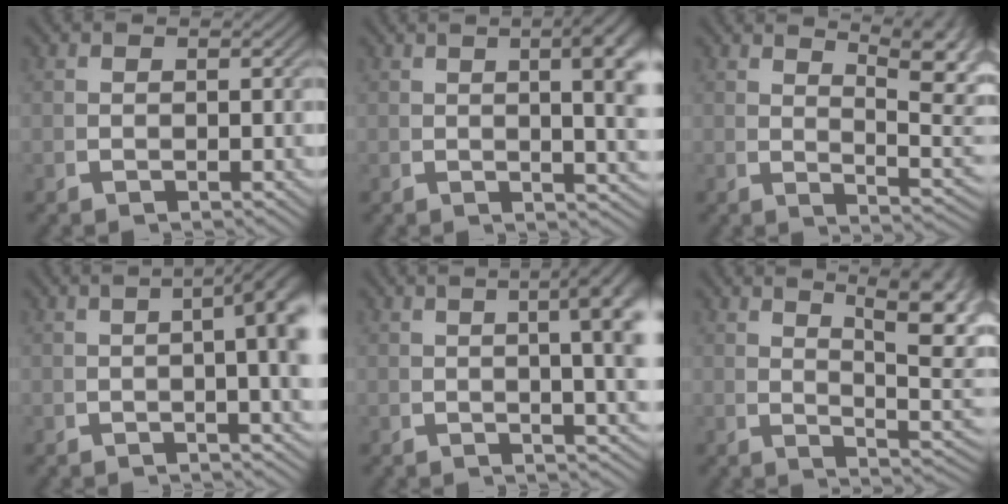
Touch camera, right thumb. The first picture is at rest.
{"total": 7.3, "force": [1.9, 2.5, 6.5], "torque": [-0.062, 0.011, 0.028]}
{"total": 7.6, "force": [2.6, 3.2, 6.4], "torque": [-0.067, -0.004, 0.047]}
{"total": 8.2, "force": [1.6, 3.3, 7.3], "torque": [-0.072, 0.024, 0.011]}
{"total": 9.4, "force": [3.2, 3.9, 8.0], "torque": [-0.070, 0.031, 0.034]}
{"total": 9.9, "force": [3.3, 4.3, 8.3], "torque": [-0.095, -0.004, 0.056]}